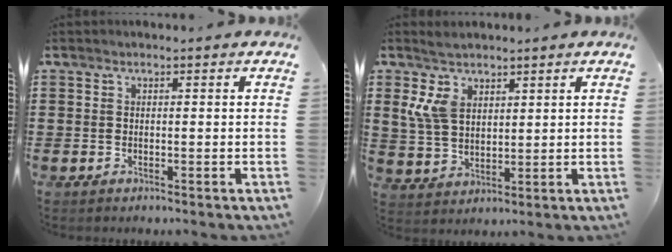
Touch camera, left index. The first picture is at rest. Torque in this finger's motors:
{"motor_torque": [1.39, -0.49, 0.44, 0.18]}